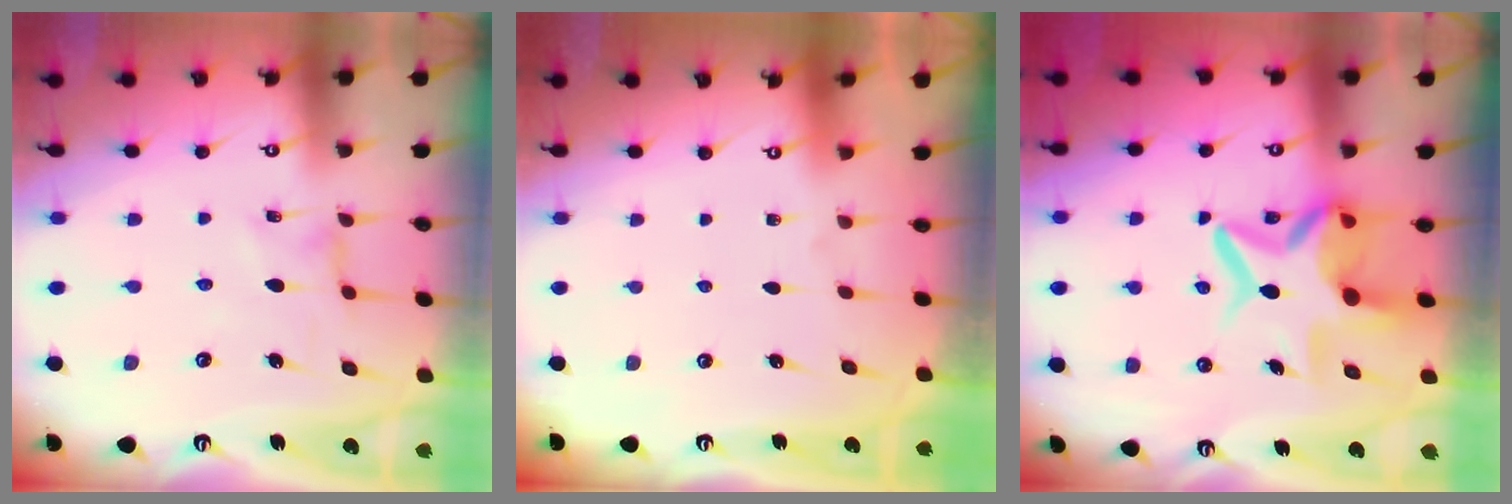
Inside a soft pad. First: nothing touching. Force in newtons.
{"total": 0.0}
{"total": 11.6, "press": 11.5, "slide": 1.6}